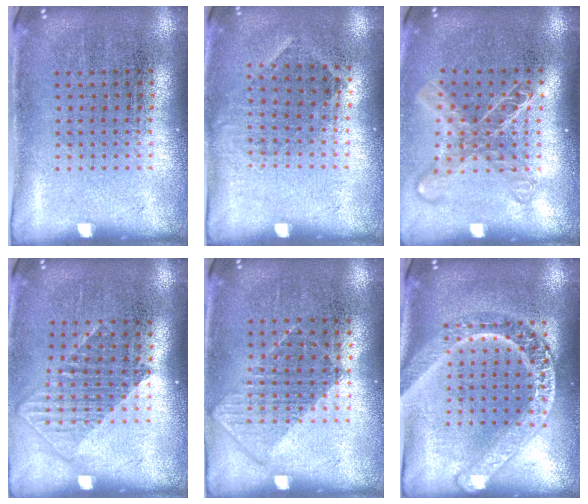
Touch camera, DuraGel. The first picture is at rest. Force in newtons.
{"total": 0.9, "press": 0.8, "slide": 0.5}
{"total": 1.7, "press": 1.4, "slide": 1.0}
{"total": 1.2, "press": 1.0, "slide": 0.7}
{"total": 0.8, "press": 0.8, "slide": 0.4}
{"total": 3.2, "press": 3.2, "slide": 0.4}